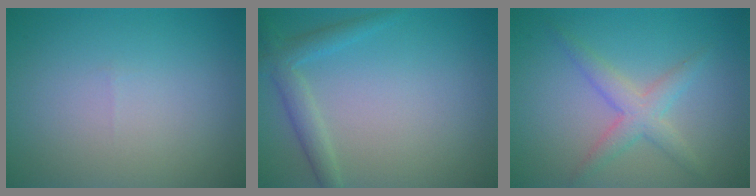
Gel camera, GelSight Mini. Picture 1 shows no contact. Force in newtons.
{"total": 2.4, "press": 2.4, "slide": 0.2}
{"total": 2.9, "press": 2.9, "slide": 0.1}